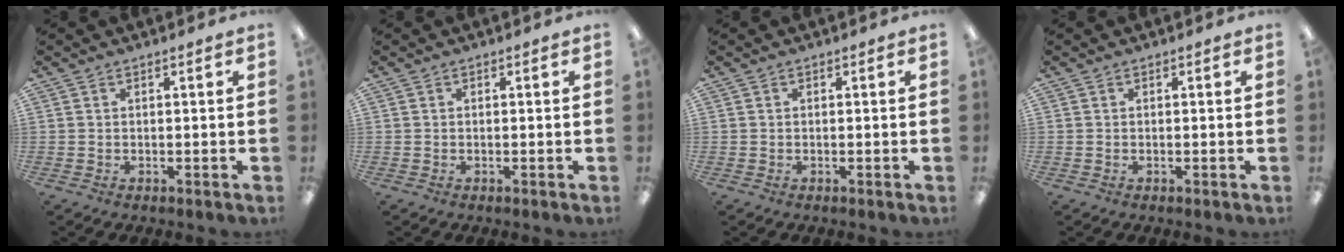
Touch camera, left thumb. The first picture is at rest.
{"total": 0.0}
{"total": 0.0}
{"total": 0.0}